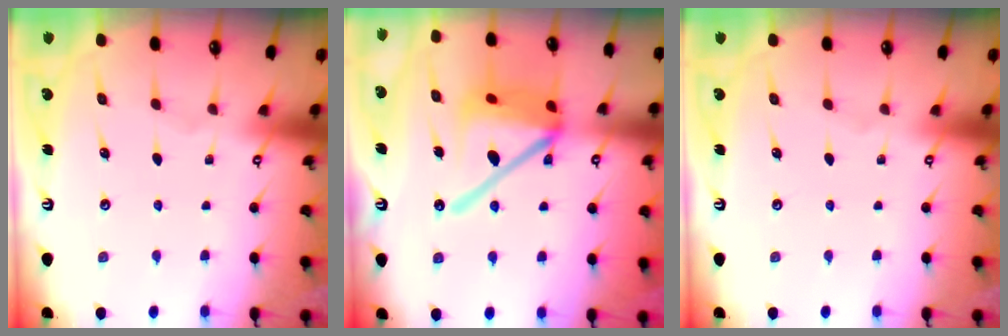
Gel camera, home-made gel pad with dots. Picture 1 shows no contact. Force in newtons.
{"total": 17.7, "press": 17.6, "slide": 2.2}
{"total": 0.0}